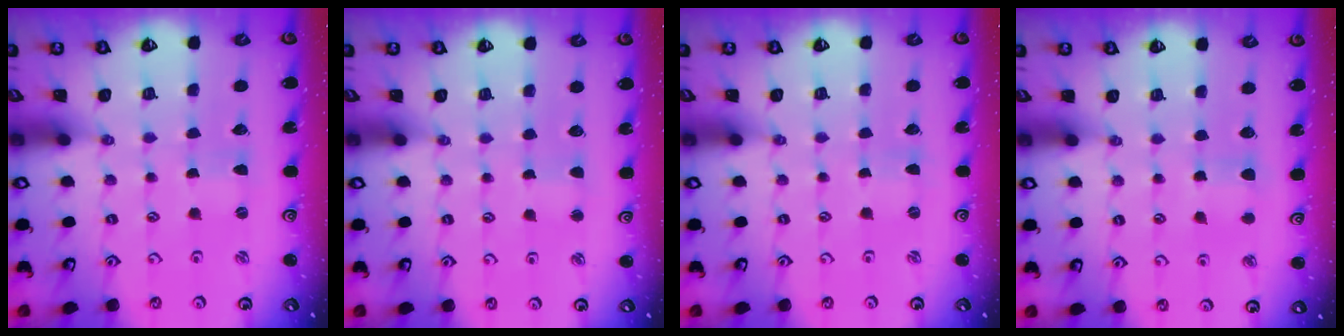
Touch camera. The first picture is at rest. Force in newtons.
{"total": 2.2, "press": 2.2, "slide": 0.2}
{"total": 0.0}
{"total": 4.9, "press": 4.8, "slide": 0.7}